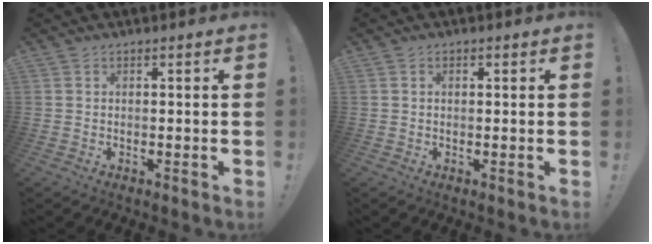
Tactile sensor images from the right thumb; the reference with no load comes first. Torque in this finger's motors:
{"motor_torque": [-0.13, -0.05, -0.02, 0.13, 0.05]}